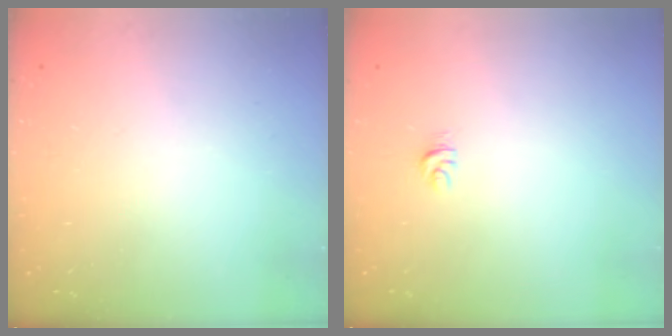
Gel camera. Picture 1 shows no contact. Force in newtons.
{"total": 3.6, "press": 3.5, "slide": 0.4}